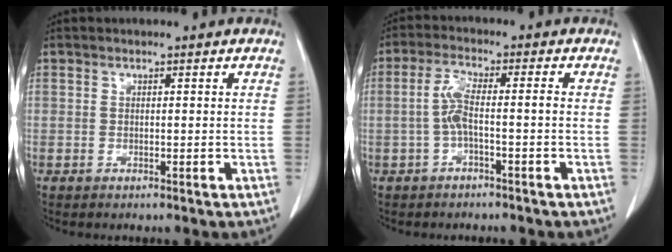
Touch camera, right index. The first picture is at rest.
{"total": 4.3, "force": [-0.9, 0.7, 4.2], "torque": [-0.087, 0.014, -0.018]}